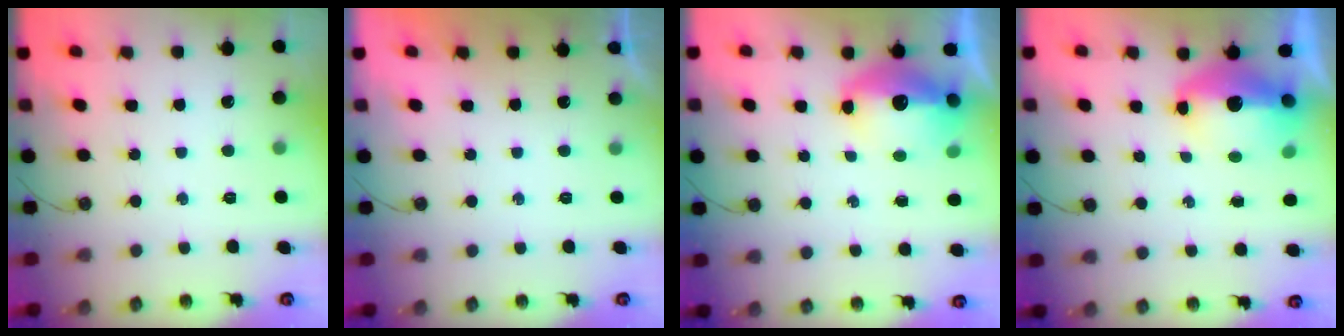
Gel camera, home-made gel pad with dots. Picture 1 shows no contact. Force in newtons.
{"total": 0.0}
{"total": 14.1, "press": 14.0, "slide": 1.2}
{"total": 12.2, "press": 12.1, "slide": 1.2}